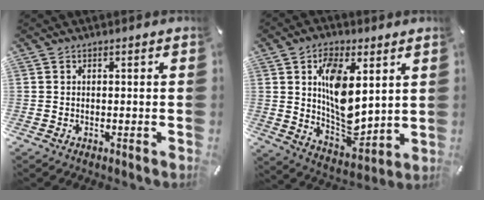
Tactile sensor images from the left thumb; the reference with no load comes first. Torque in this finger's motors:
{"motor_torque": [2.01, 3.00, 1.54, -1.22, 0.57]}